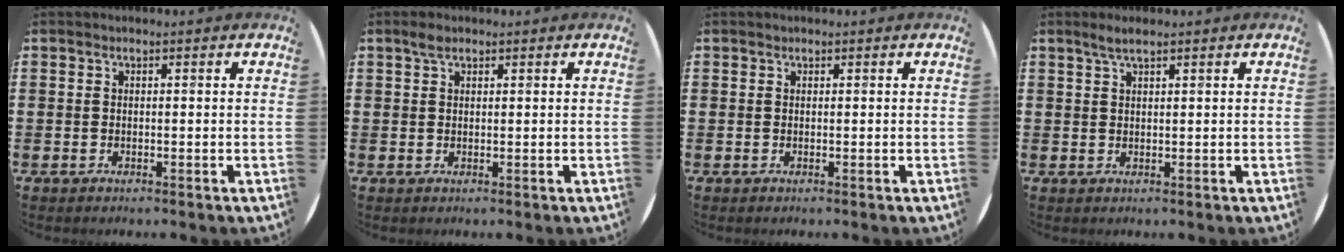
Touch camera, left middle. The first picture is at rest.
{"total": 1.6, "force": [1.0, 0.8, 0.9], "torque": [-0.012, 0.003, 0.017]}
{"total": 0.0}
{"total": 2.1, "force": [1.6, 0.2, 1.4], "torque": [-0.027, 0.005, 0.027]}